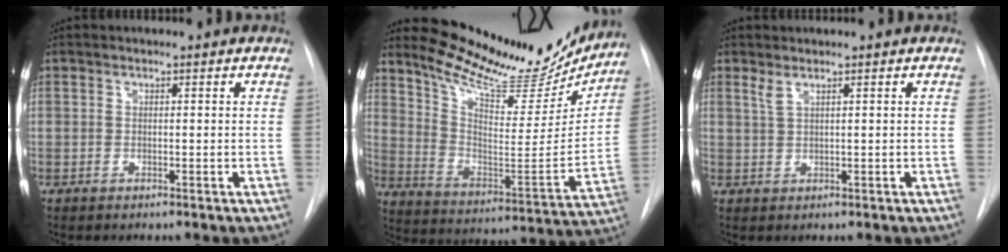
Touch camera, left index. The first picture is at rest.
{"total": 21.4, "force": [19.4, 5.0, 7.4], "torque": [-0.115, -0.058, 0.280]}
{"total": 1.4, "force": [1.0, 0.0, 1.0], "torque": [-0.028, 0.001, 0.022]}